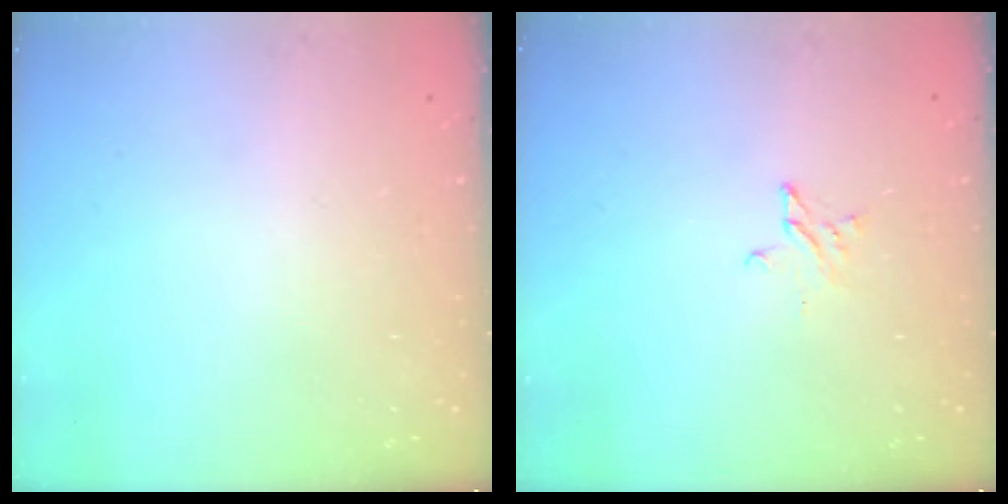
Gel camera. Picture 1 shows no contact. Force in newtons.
{"total": 2.2, "press": 2.2, "slide": 0.2}